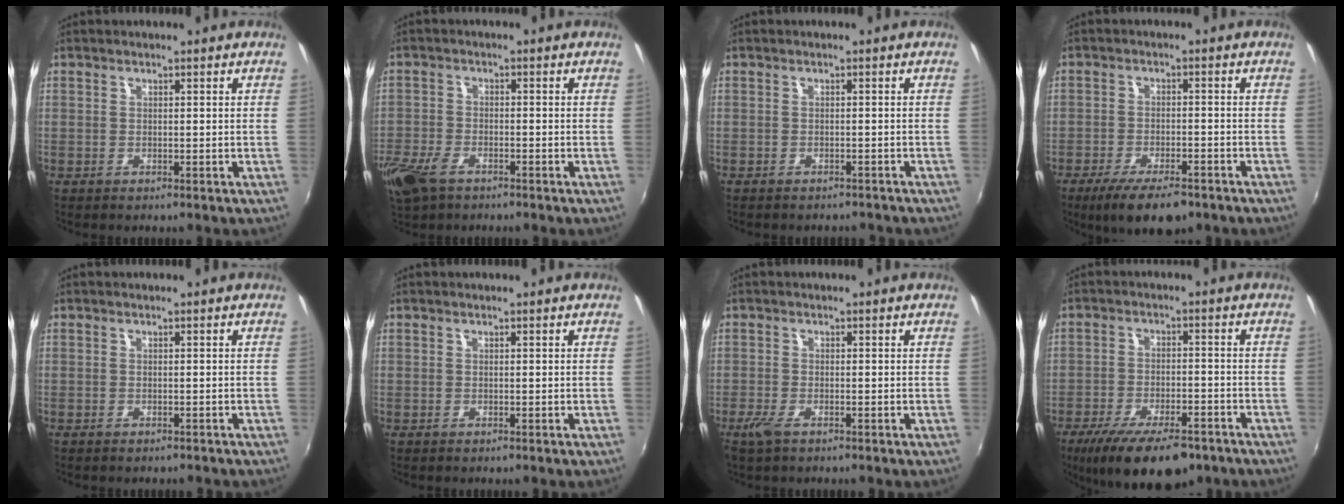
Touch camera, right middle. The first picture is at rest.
{"total": 8.2, "force": [-5.3, 4.1, 4.7], "torque": [-0.128, -0.019, -0.103]}
{"total": 4.0, "force": [-3.6, 1.2, 1.2], "torque": [-0.024, -0.010, -0.045]}
{"total": 10.2, "force": [-7.4, 3.1, 6.3], "torque": [-0.137, -0.022, -0.119]}
{"total": 1.2, "force": [-1.1, 0.3, 0.4], "torque": [-0.011, -0.004, -0.013]}
{"total": 0.0}
{"total": 2.7, "force": [-1.8, 0.8, 1.9], "torque": [-0.046, -0.007, -0.035]}
{"total": 15.9, "force": [-11.2, 5.7, 9.7], "torque": [-0.193, -0.034, -0.171]}